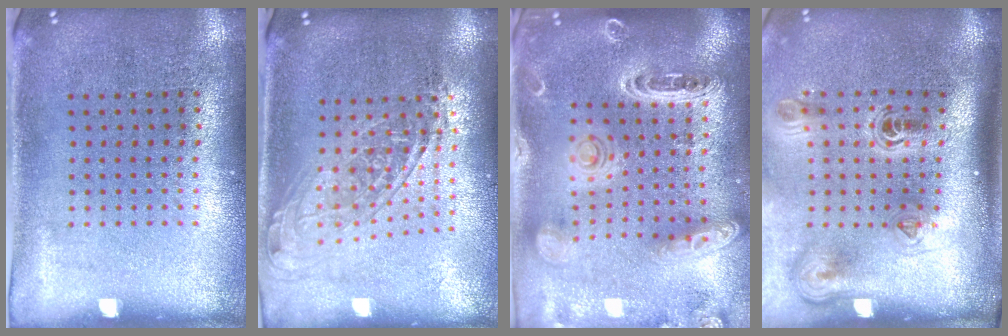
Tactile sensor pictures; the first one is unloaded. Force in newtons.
{"total": 1.5, "press": 1.3, "slide": 0.9}
{"total": 2.2, "press": 2.1, "slide": 0.7}
{"total": 2.3, "press": 1.5, "slide": 1.7}